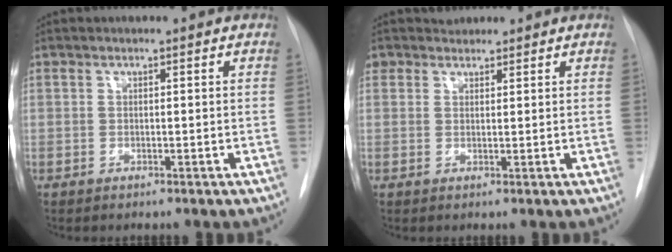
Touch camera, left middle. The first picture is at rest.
{"total": 2.4, "force": [1.9, 1.5, -0.4], "torque": [0.010, 0.012, 0.031]}